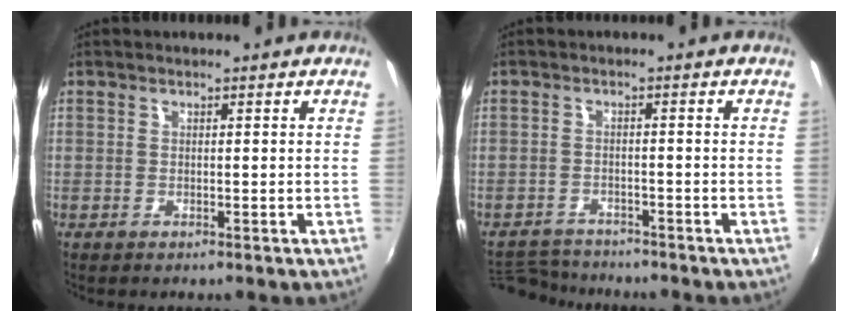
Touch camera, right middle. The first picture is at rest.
{"total": 6.4, "force": [-6.2, 1.6, 0.7], "torque": [-0.035, -0.001, -0.107]}